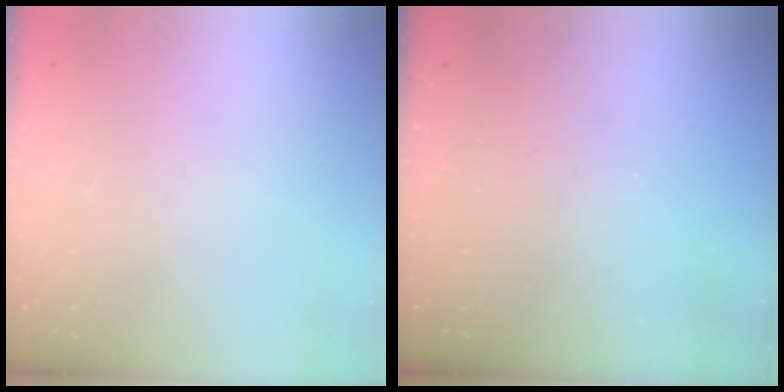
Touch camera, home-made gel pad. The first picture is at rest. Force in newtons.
{"total": 0.0}